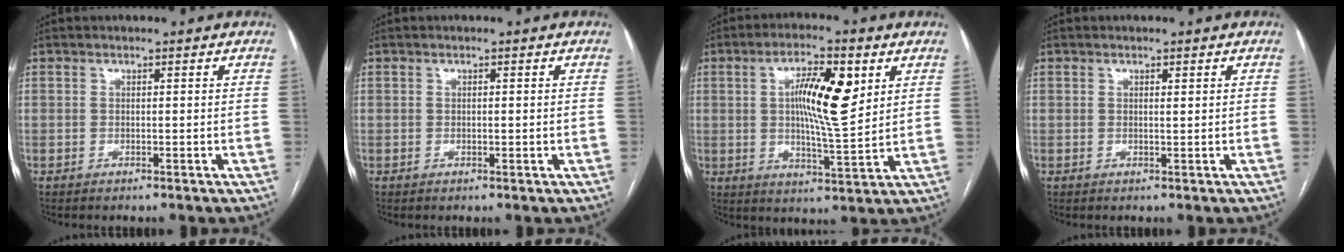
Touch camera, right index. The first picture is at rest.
{"total": 0.5, "force": [-0.1, 0.2, 0.5], "torque": [-0.010, -0.001, 0.000]}
{"total": 10.9, "force": [3.1, 2.1, 10.2], "torque": [-0.177, 0.005, 0.050]}
{"total": 0.6, "force": [0.2, 0.1, 0.5], "torque": [-0.013, -0.001, 0.004]}